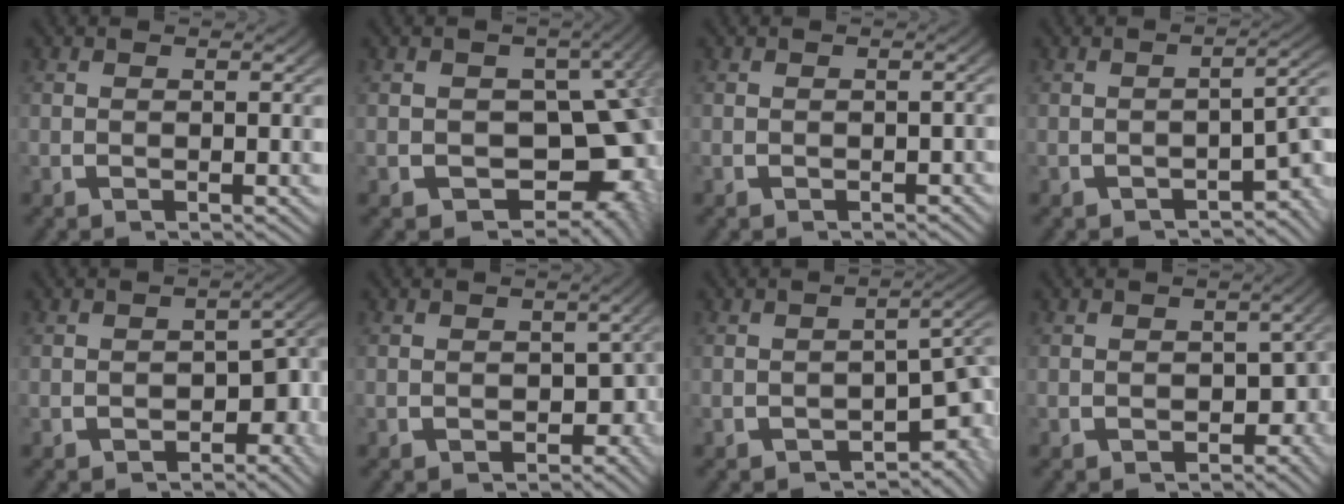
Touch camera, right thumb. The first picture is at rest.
{"total": 14.0, "force": [-1.9, 10.9, 8.5], "torque": [-0.134, -0.062, -0.012]}
{"total": 0.9, "force": [-0.7, 0.4, 0.2], "torque": [-0.001, -0.003, -0.012]}
{"total": 4.8, "force": [-2.5, 1.8, 3.6], "torque": [-0.044, -0.005, -0.027]}
{"total": 4.3, "force": [-1.8, 2.6, 2.9], "torque": [-0.036, -0.019, -0.017]}
{"total": 3.3, "force": [-1.3, 2.4, 1.9], "torque": [-0.022, -0.021, -0.010]}
{"total": 6.7, "force": [-1.9, 3.8, 5.1], "torque": [-0.059, -0.014, -0.018]}
{"total": 3.5, "force": [-1.4, 2.4, 2.0], "torque": [-0.025, -0.022, -0.010]}